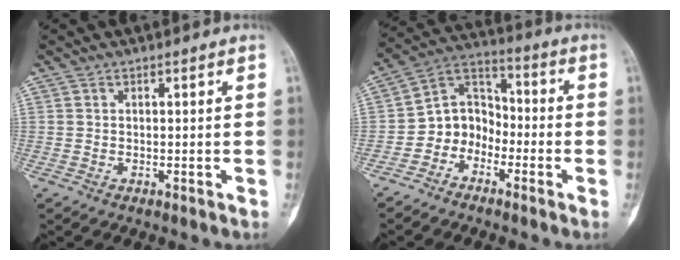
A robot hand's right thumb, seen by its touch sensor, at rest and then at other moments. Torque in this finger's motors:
{"motor_torque": [0.44, 0.30, 0.66, -0.31, -0.07]}